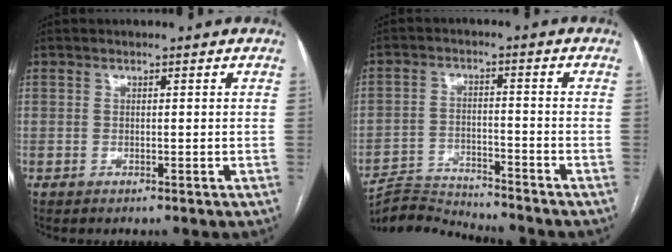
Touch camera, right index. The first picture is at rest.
{"total": 8.1, "force": [-8.0, -0.8, -0.7], "torque": [0.002, 0.003, -0.141]}